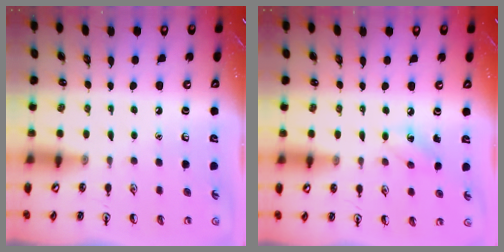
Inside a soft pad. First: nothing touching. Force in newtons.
{"total": 5.9, "press": 5.7, "slide": 1.3}